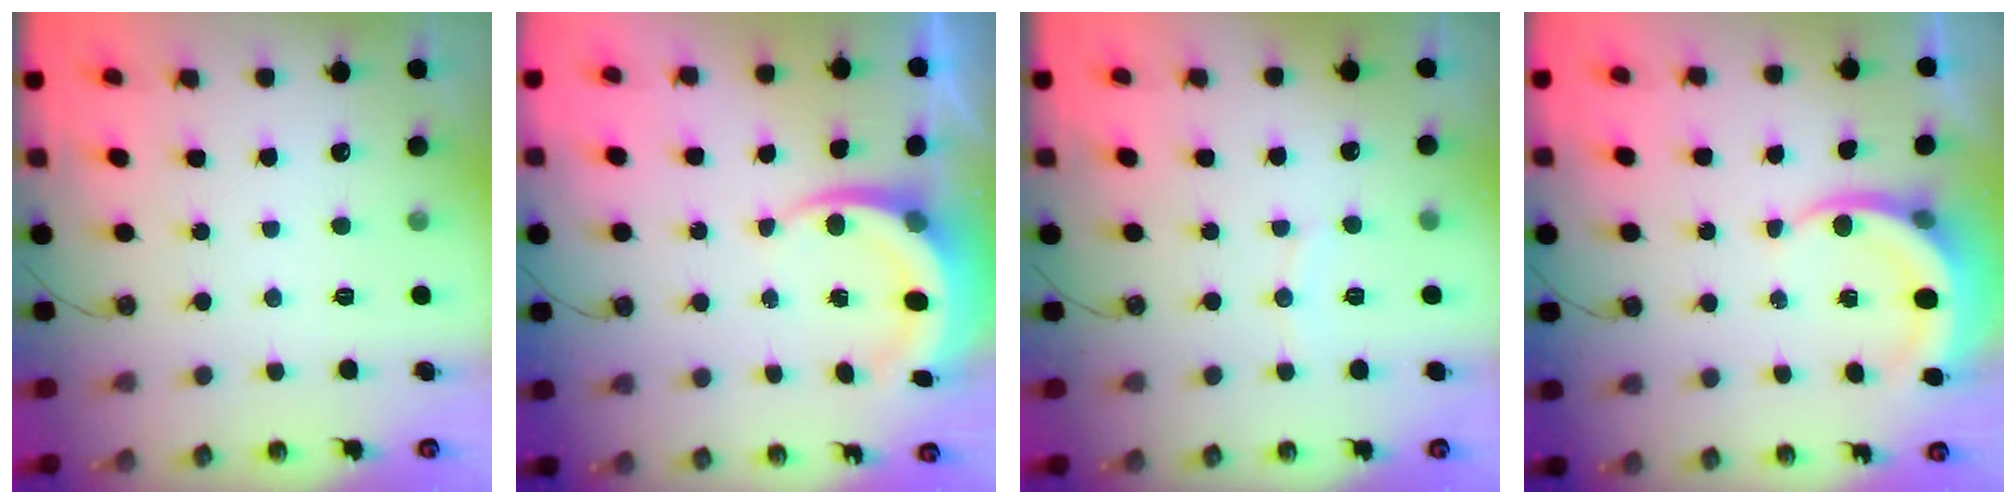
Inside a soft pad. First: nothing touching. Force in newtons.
{"total": 7.5, "press": 7.3, "slide": 1.8}
{"total": 3.4, "press": 3.4, "slide": 0.3}
{"total": 5.3, "press": 5.2, "slide": 0.4}